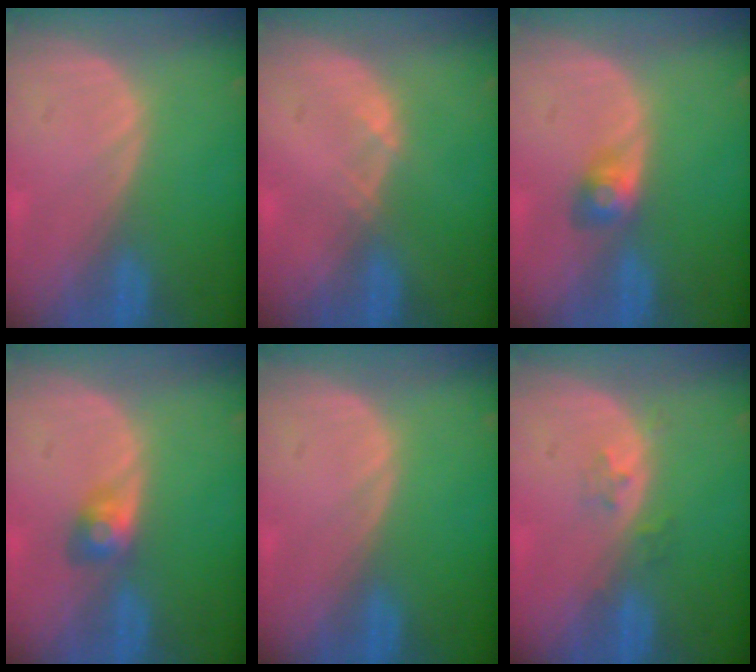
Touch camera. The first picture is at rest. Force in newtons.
{"total": 0.8, "press": 0.8, "slide": 0.1}
{"total": 2.9, "press": 2.7, "slide": 1.0}
{"total": 2.9, "press": 2.7, "slide": 1.2}
{"total": 0.0}
{"total": 2.1, "press": 1.8, "slide": 1.2}